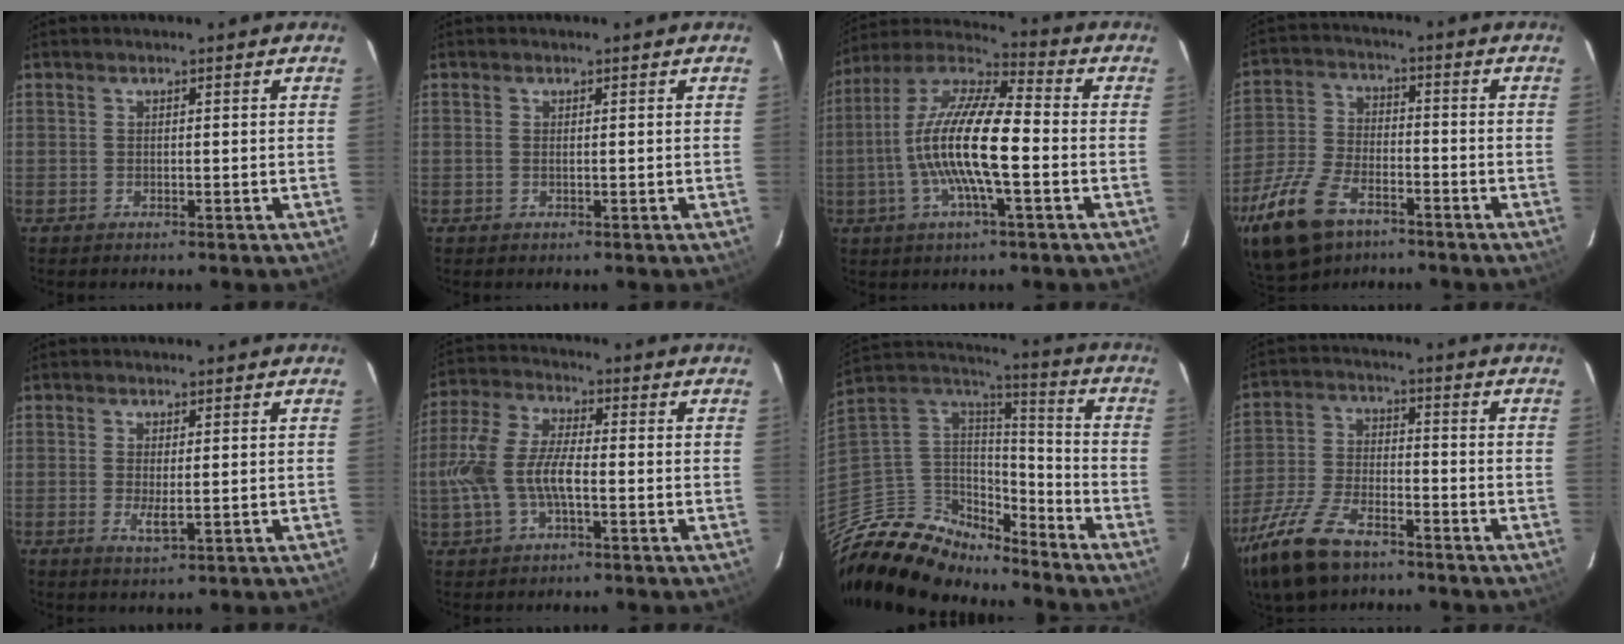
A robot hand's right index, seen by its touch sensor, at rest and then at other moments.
{"total": 0.6, "force": [0.2, 0.2, 0.5], "torque": [-0.012, 0.001, 0.001]}
{"total": 16.5, "force": [-2.6, 3.6, 15.9], "torque": [-0.302, 0.003, -0.058]}
{"total": 15.9, "force": [-9.8, 8.4, 9.2], "torque": [-0.226, -0.019, -0.184]}
{"total": 3.0, "force": [-0.2, 0.9, 2.9], "torque": [-0.055, -0.009, -0.002]}
{"total": 11.4, "force": [-2.0, 5.0, 10.1], "torque": [-0.222, 0.008, -0.039]}
{"total": 18.5, "force": [-14.9, 8.1, 7.5], "torque": [-0.181, 0.026, -0.267]}
{"total": 15.4, "force": [-10.6, 6.7, 9.0], "torque": [-0.214, -0.025, -0.204]}